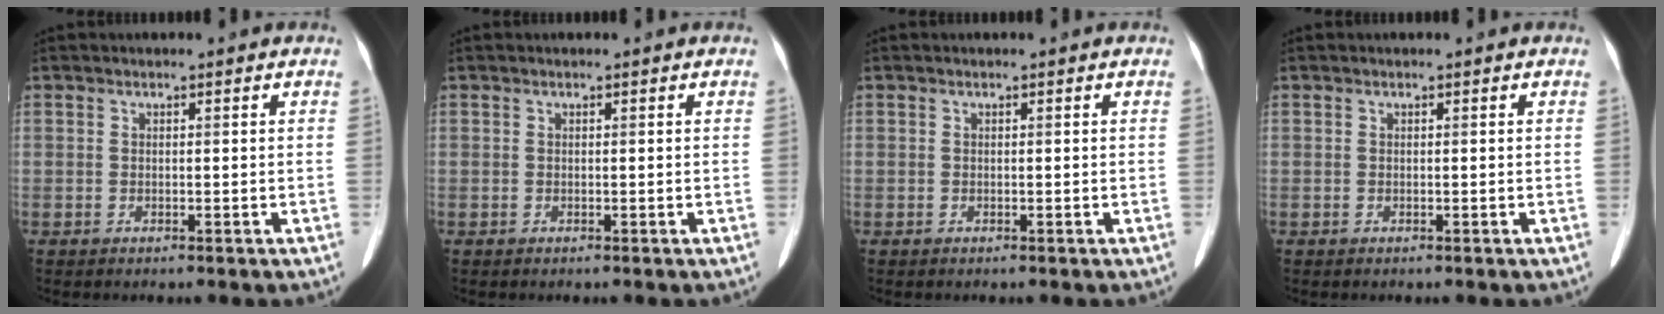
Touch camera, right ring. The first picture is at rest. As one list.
[{"total": 0.0}, {"total": 0.0}, {"total": 0.0}]